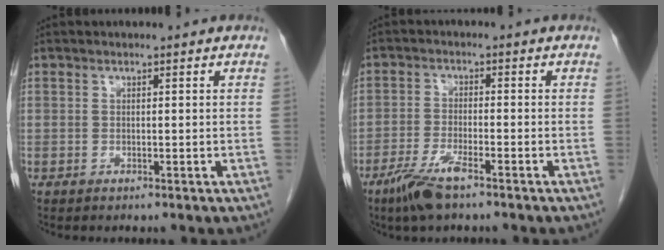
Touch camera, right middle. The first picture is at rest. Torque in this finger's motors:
{"motor_torque": [0.92, -1.04, 0.26, 0.11]}